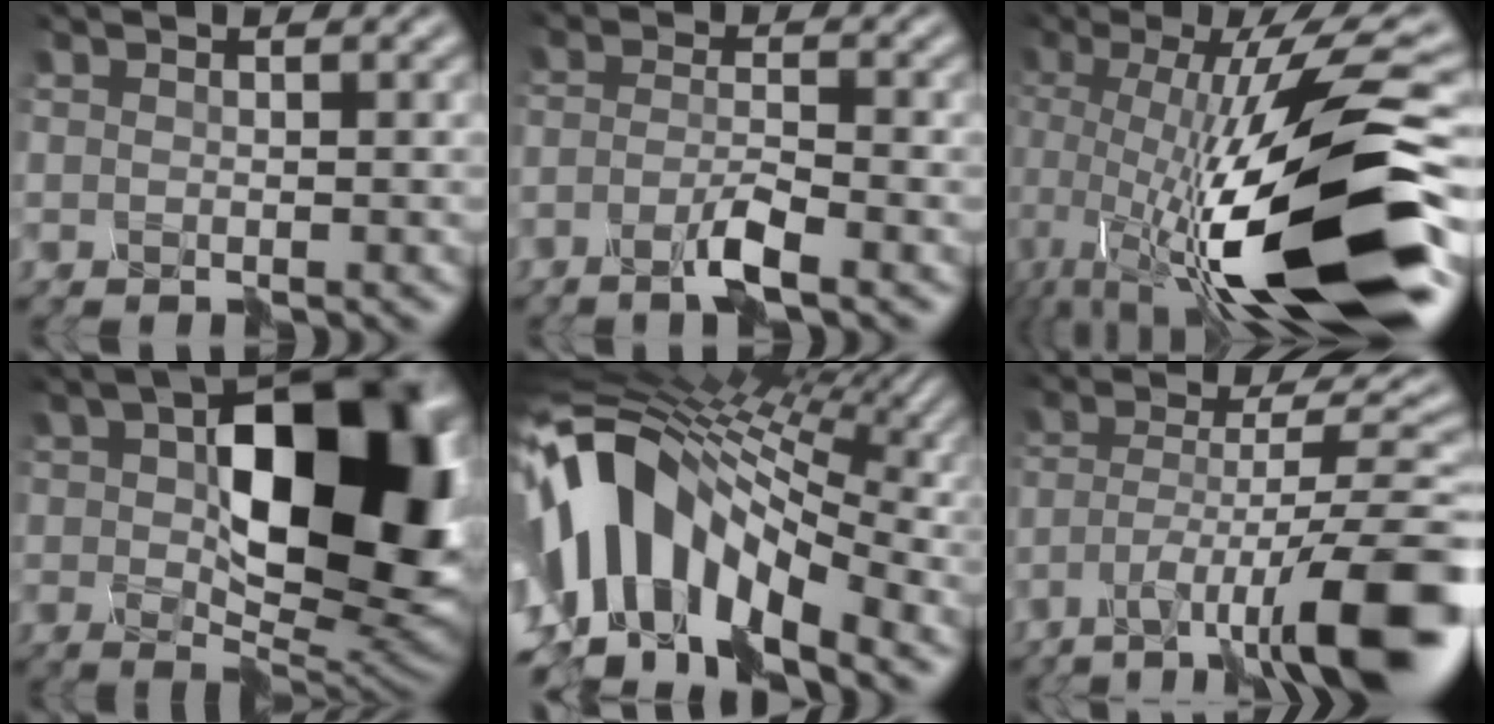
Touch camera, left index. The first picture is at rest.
{"total": 2.7, "force": [-2.5, -0.6, 0.7], "torque": [-0.035, 0.002, -0.053]}
{"total": 15.7, "force": [-3.4, 3.9, 14.8], "torque": [-0.247, 0.016, -0.058]}
{"total": 13.9, "force": [1.4, 7.6, 11.6], "torque": [-0.166, 0.001, 0.035]}
{"total": 11.6, "force": [-3.4, 7.0, 8.6], "torque": [-0.154, 0.023, -0.077]}
{"total": 12.3, "force": [-6.9, 2.6, 9.9], "torque": [-0.174, 0.005, -0.116]}